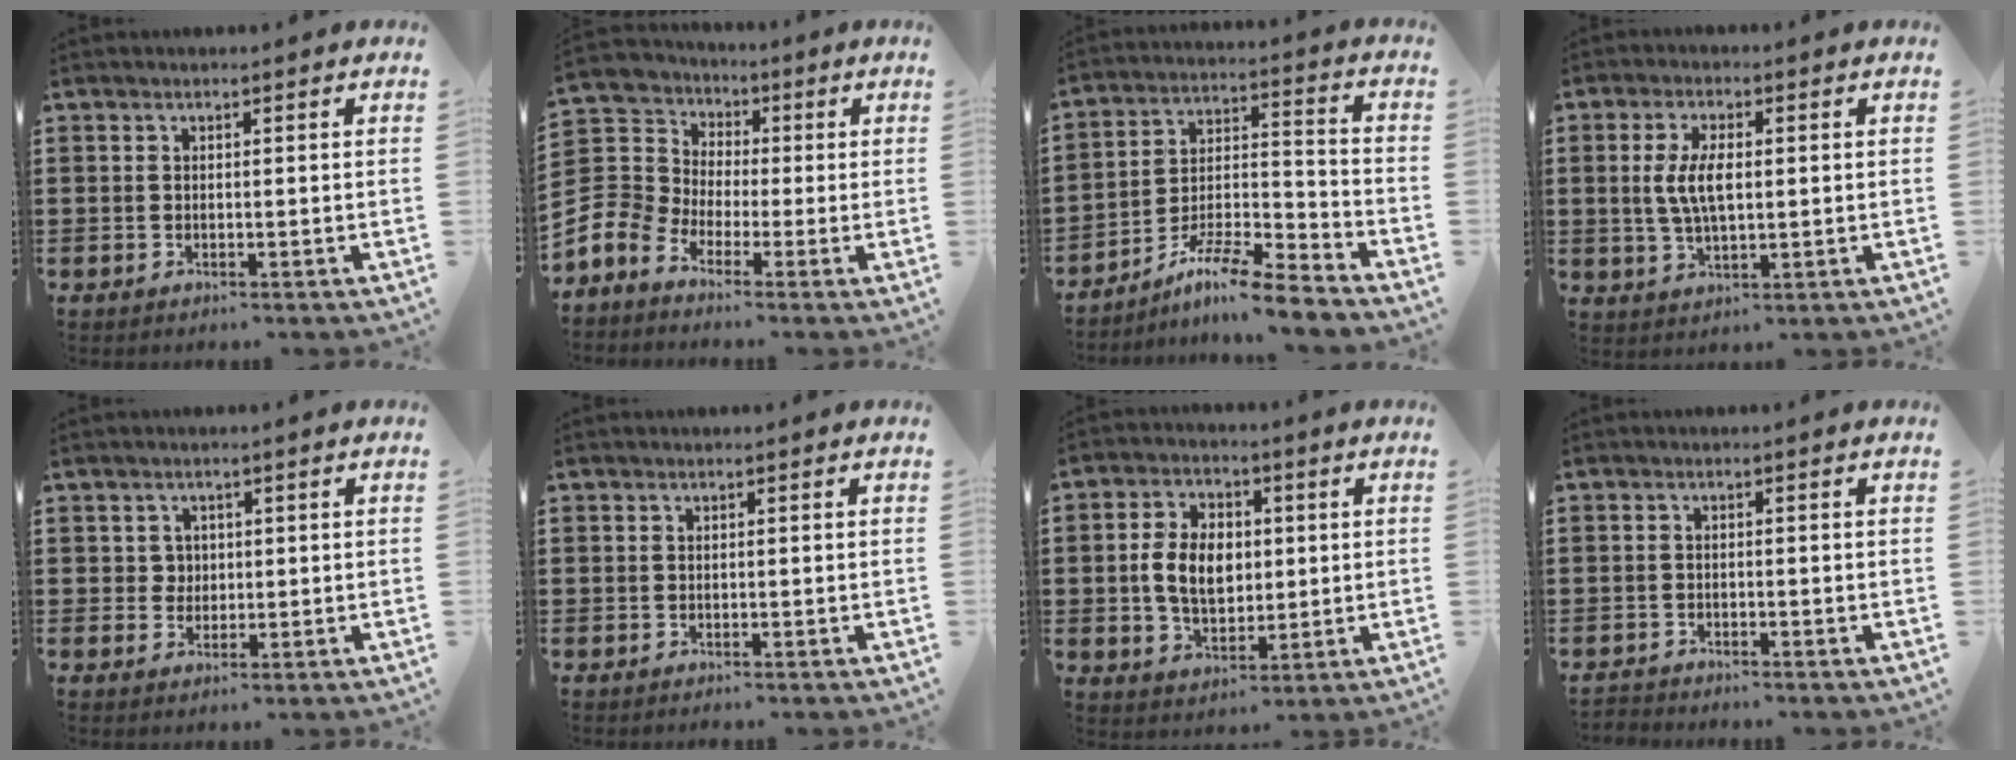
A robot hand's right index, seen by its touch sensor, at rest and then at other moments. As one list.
[{"total": 6.7, "force": [-2.4, 6.1, 1.5], "torque": [-0.085, -0.006, -0.055]}, {"total": 9.6, "force": [-8.5, 0.4, 4.4], "torque": [-0.070, 0.017, -0.163]}, {"total": 6.1, "force": [0.4, 2.5, 5.5], "torque": [-0.123, 0.003, 0.001]}, {"total": 2.0, "force": [0.4, 1.8, 0.6], "torque": [-0.020, 0.010, 0.006]}, {"total": 0.0}, {"total": 7.7, "force": [0.2, 5.2, 5.7], "torque": [-0.130, 0.007, -0.006]}, {"total": 1.5, "force": [-1.5, 0.0, -0.2], "torque": [-0.001, 0.000, -0.032]}]